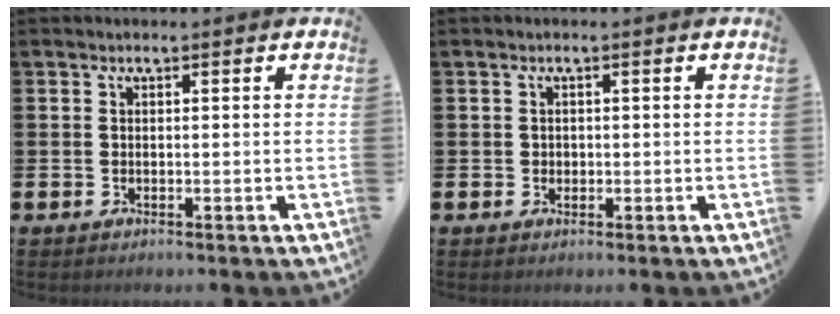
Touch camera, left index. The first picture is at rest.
{"total": 0.8, "force": [0.2, 0.8, 0.3], "torque": [0.001, 0.004, 0.001]}